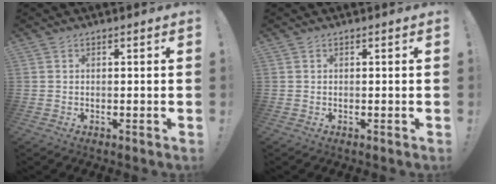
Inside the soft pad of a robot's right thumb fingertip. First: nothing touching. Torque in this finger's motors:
{"motor_torque": [-0.14, 0.13, -0.09, 0.09, 0.00]}